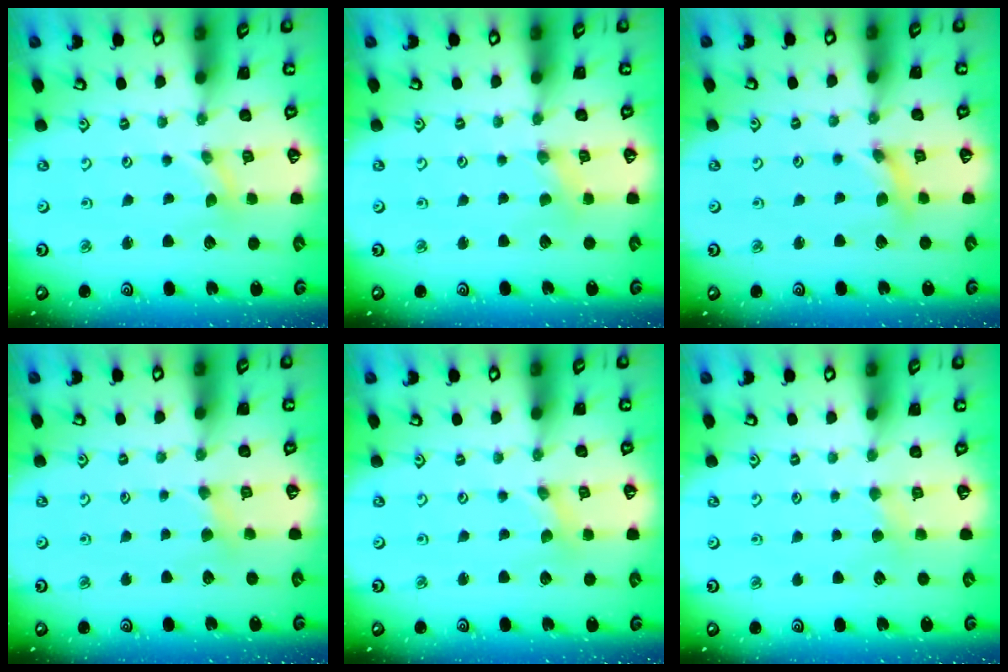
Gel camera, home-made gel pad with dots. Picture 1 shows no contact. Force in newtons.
{"total": 0.7, "press": 0.7, "slide": 0.2}
{"total": 2.7, "press": 2.7, "slide": 0.2}
{"total": 2.7, "press": 2.7, "slide": 0.4}
{"total": 0.0}
{"total": 1.9, "press": 1.8, "slide": 0.4}